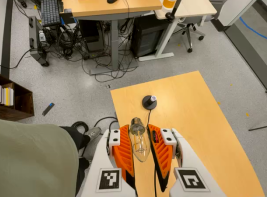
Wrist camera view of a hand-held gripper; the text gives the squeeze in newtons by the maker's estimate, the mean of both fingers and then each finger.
{"total": 19.3, "left": 20.8, "right": 17.8}